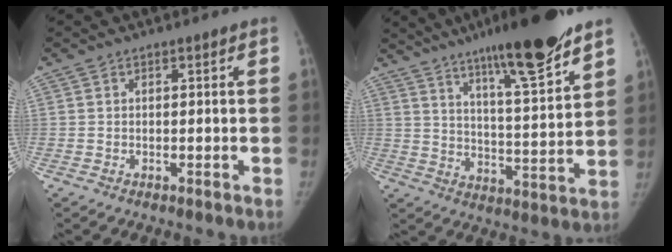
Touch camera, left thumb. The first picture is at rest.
{"total": 18.0, "force": [12.6, 2.0, 12.8], "torque": [-0.177, -0.071, 0.200]}